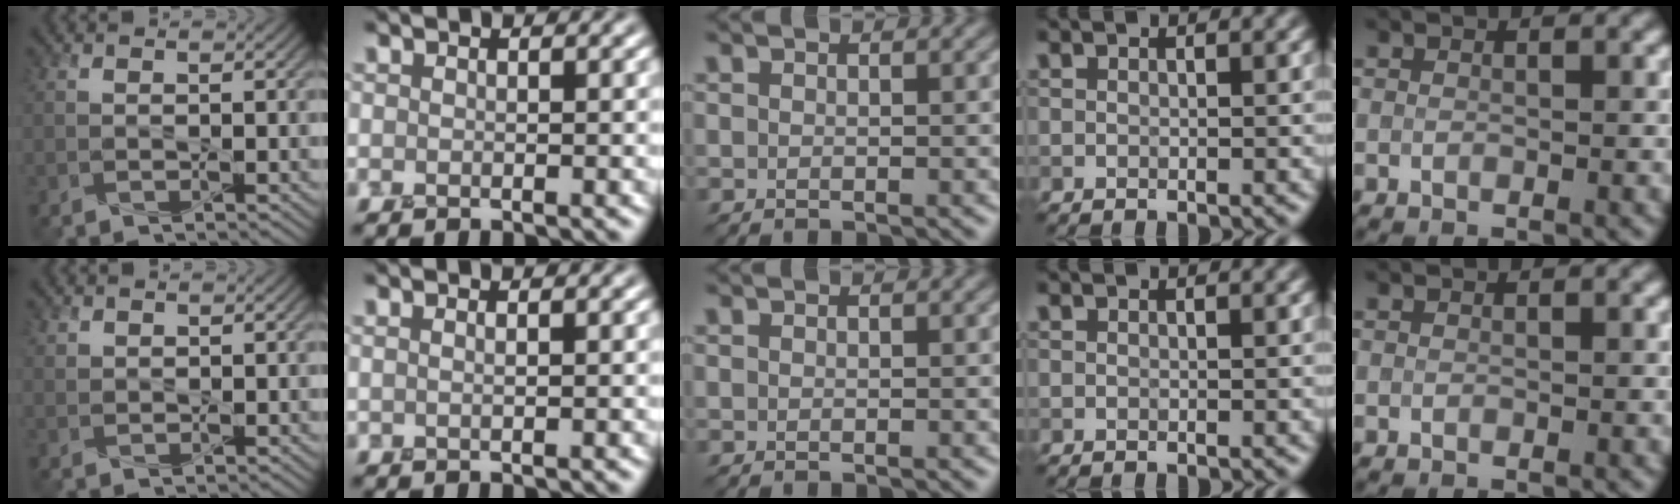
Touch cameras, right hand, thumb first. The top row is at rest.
{"thumb": {"total": 1.0, "force": [0.8, 0.6, 0.3], "torque": [-0.009, -0.002, 0.019]}, "index": {"total": 0.6, "force": [0.5, 0.1, 0.3], "torque": [0.002, 0.003, 0.003]}}